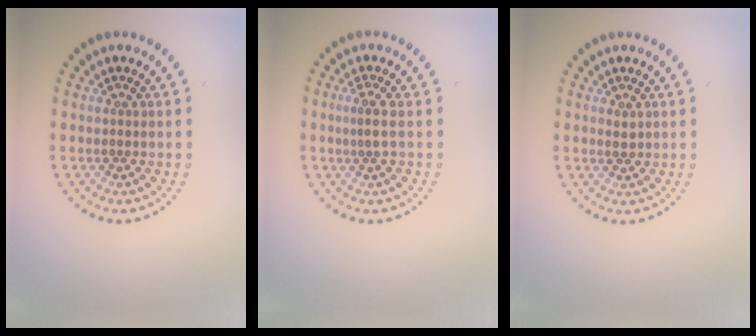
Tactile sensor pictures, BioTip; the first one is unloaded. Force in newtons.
{"total": 1.7, "press": 1.2, "slide": 1.2}
{"total": 0.8, "press": 0.8, "slide": 0.1}